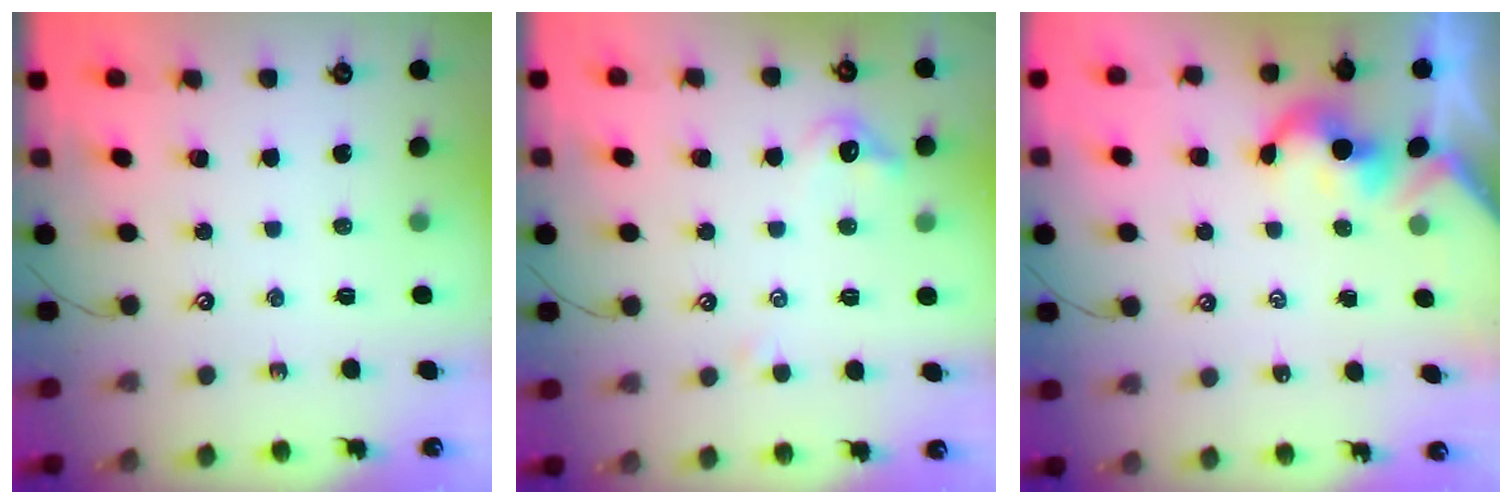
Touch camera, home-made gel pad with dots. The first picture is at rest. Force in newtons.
{"total": 0.8, "press": 0.2, "slide": 0.7}
{"total": 2.4, "press": 2.3, "slide": 0.3}